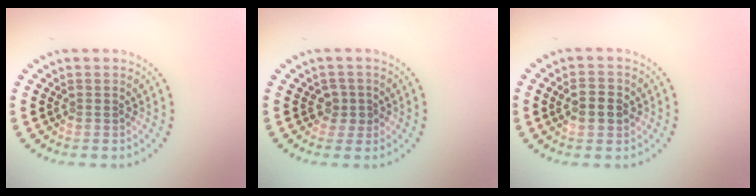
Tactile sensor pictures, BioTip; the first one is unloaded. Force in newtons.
{"total": 1.3, "press": 1.2, "slide": 0.6}
{"total": 2.8, "press": 2.8, "slide": 0.1}